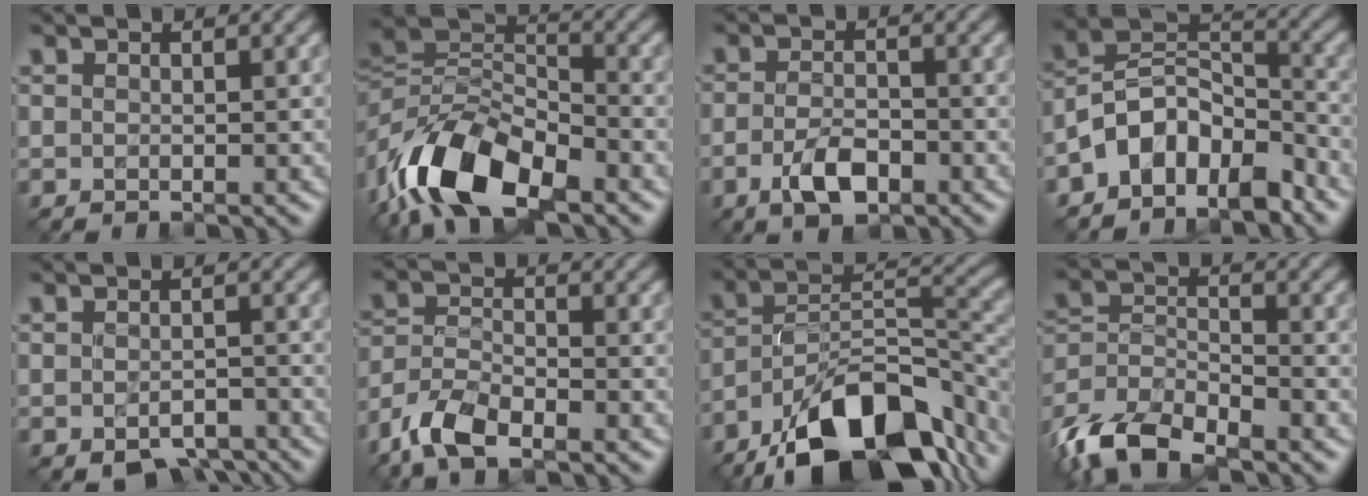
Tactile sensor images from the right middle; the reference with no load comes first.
{"total": 11.6, "force": [-6.4, 5.9, 7.6], "torque": [-0.142, 0.003, -0.131]}
{"total": 3.3, "force": [-1.7, 1.5, 2.5], "torque": [-0.050, -0.002, -0.034]}
{"total": 7.0, "force": [-4.6, 3.9, 3.7], "torque": [-0.042, 0.011, -0.096]}
{"total": 4.1, "force": [-2.8, 2.1, 2.1], "torque": [-0.026, -0.014, -0.038]}
{"total": 5.5, "force": [-4.0, 2.1, 3.2], "torque": [-0.063, -0.002, -0.088]}
{"total": 14.5, "force": [-9.8, 5.9, 8.9], "torque": [-0.143, 0.009, -0.173]}
{"total": 8.3, "force": [-6.1, 3.4, 4.4], "torque": [-0.087, -0.003, -0.131]}